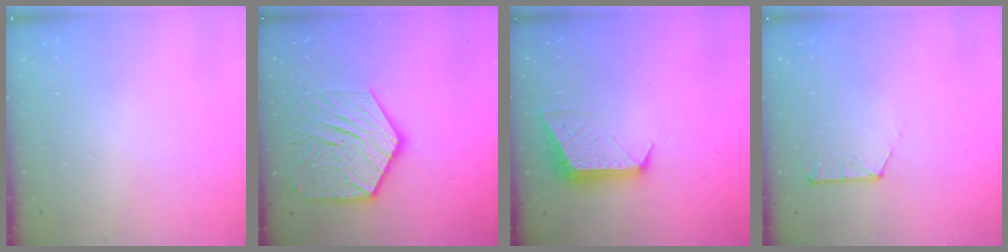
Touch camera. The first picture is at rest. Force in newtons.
{"total": 18.2, "press": 18.1, "slide": 1.6}
{"total": 9.5, "press": 9.5, "slide": 0.1}
{"total": 6.6, "press": 6.5, "slide": 0.8}